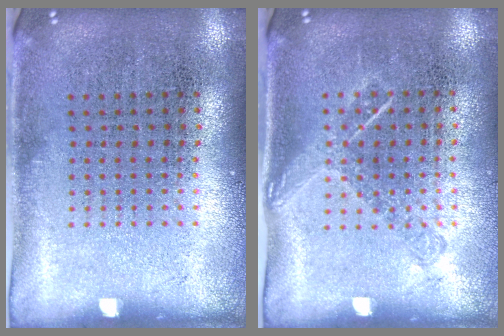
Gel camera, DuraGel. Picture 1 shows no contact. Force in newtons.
{"total": 1.3, "press": 1.0, "slide": 0.8}